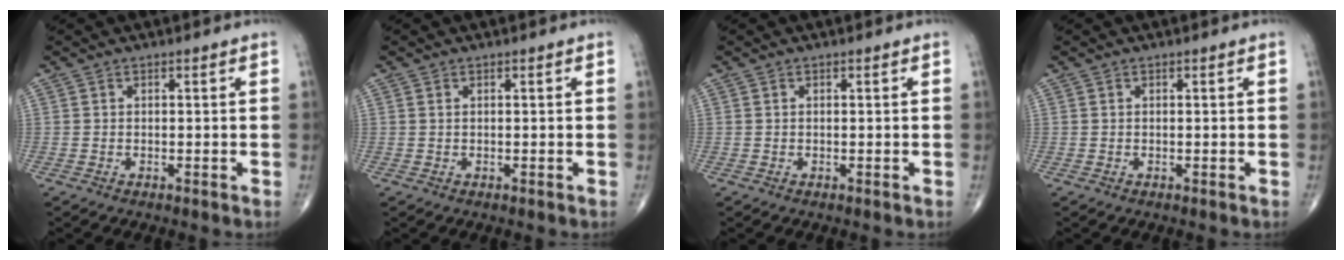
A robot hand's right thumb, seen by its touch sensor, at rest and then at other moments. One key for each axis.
{"total": 0.0}
{"total": 0.0}
{"total": 0.0}